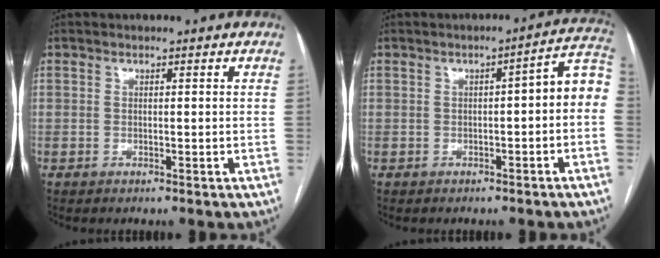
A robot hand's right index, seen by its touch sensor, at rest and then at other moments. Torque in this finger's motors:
{"motor_torque": [0.58, -0.06, 0.22, 0.04]}